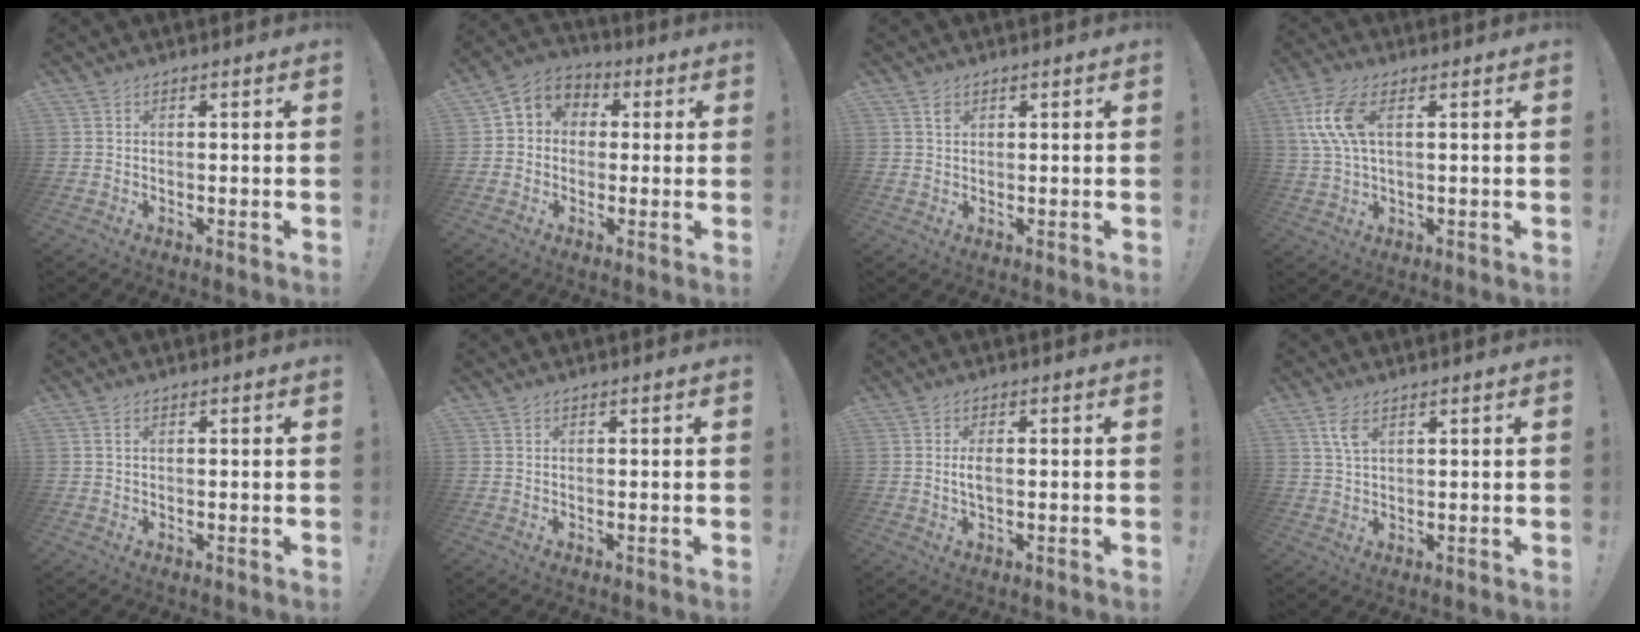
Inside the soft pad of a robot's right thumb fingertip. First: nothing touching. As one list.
[{"total": 6.2, "force": [-0.4, 5.8, 2.1], "torque": [-0.025, 0.008, -0.002]}, {"total": 1.4, "force": [0.8, 1.0, 0.6], "torque": [-0.001, -0.003, 0.013]}, {"total": 10.9, "force": [2.8, 5.0, 9.2], "torque": [-0.195, -0.002, 0.054]}, {"total": 0.8, "force": [0.3, 0.4, 0.6], "torque": [-0.014, 0.003, 0.005]}, {"total": 0.0}, {"total": 2.7, "force": [-0.1, 0.9, 2.5], "torque": [-0.045, -0.004, -0.007]}, {"total": 4.6, "force": [2.3, 2.0, 3.5], "torque": [-0.069, -0.003, 0.041]}]